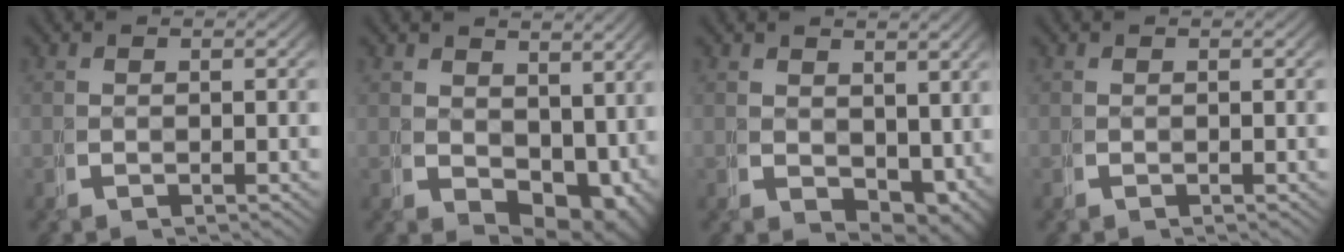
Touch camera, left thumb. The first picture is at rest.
{"total": 5.4, "force": [-0.2, 3.6, 4.0], "torque": [-0.045, -0.031, 0.016]}
{"total": 3.4, "force": [0.7, 2.4, 2.3], "torque": [-0.027, -0.023, 0.026]}
{"total": 0.0}